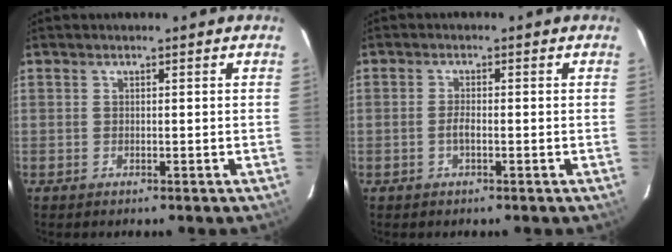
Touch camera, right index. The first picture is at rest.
{"total": 1.6, "force": [-0.6, 0.5, 1.4], "torque": [-0.028, 0.000, -0.012]}